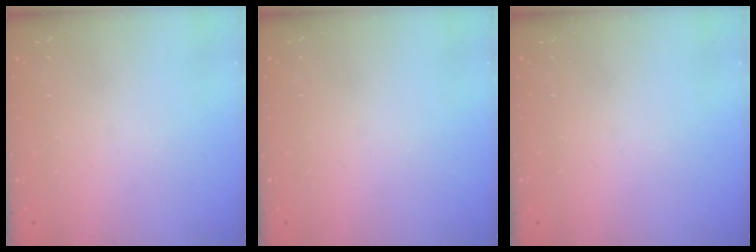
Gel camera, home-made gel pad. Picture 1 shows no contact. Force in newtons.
{"total": 0.0}
{"total": 0.0}